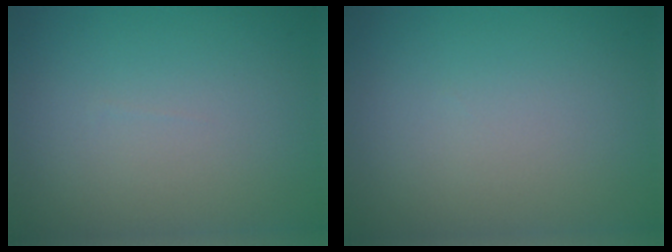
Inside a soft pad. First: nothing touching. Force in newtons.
{"total": 0.0}